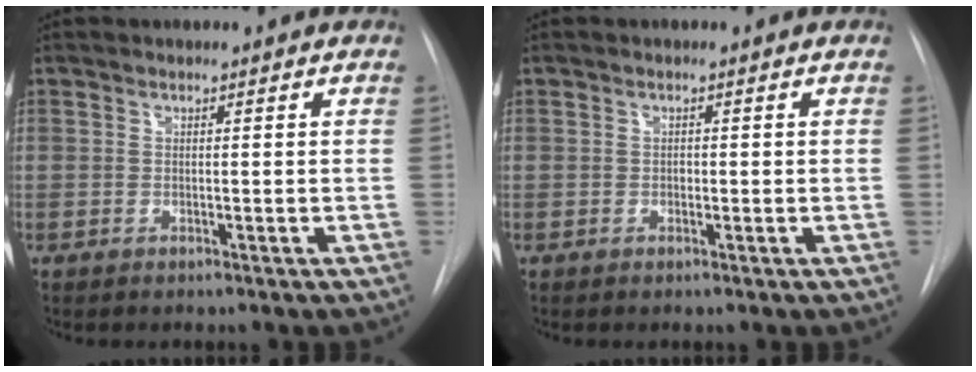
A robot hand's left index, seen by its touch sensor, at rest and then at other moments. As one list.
[{"total": 0.5, "force": [-0.4, 0.3, 0.2], "torque": [-0.002, -0.005, -0.007]}]